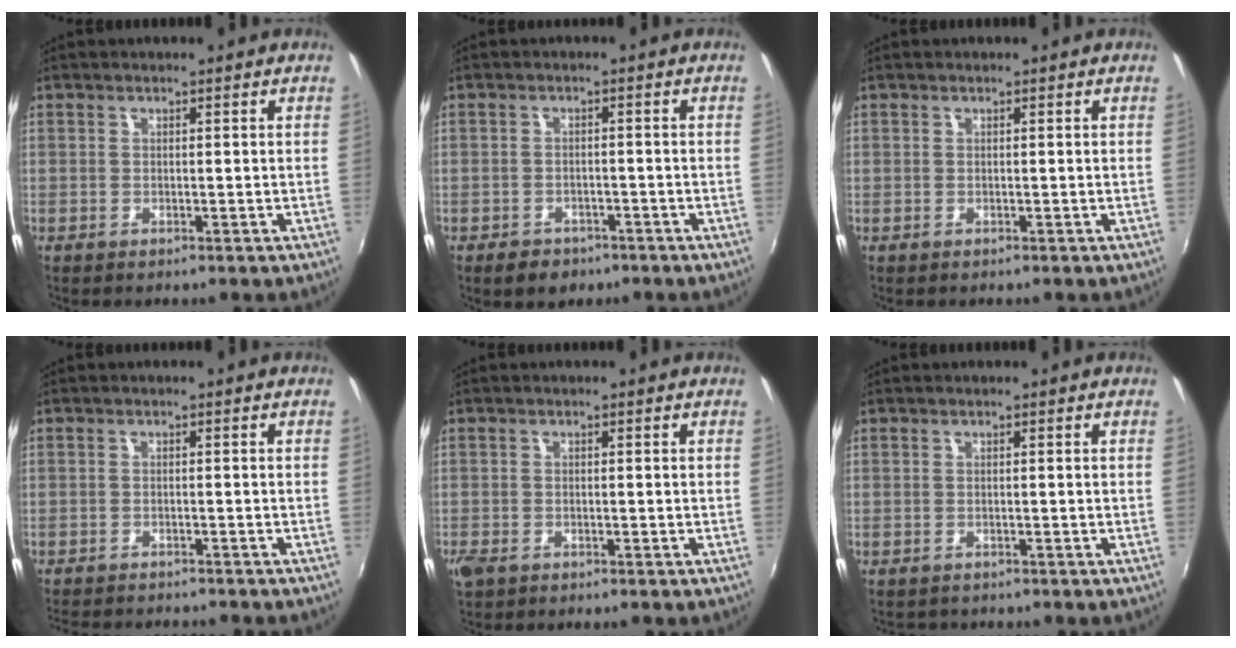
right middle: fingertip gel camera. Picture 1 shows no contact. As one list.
[{"total": 4.4, "force": [-3.1, 2.9, 1.4], "torque": [-0.041, -0.004, -0.041]}, {"total": 0.0}, {"total": 8.6, "force": [-7.8, 1.7, 3.0], "torque": [-0.075, -0.016, -0.117]}, {"total": 3.4, "force": [-2.2, 1.7, 1.8], "torque": [-0.046, -0.010, -0.040]}, {"total": 1.7, "force": [-1.5, 0.8, 0.1], "torque": [-0.008, -0.006, -0.022]}]